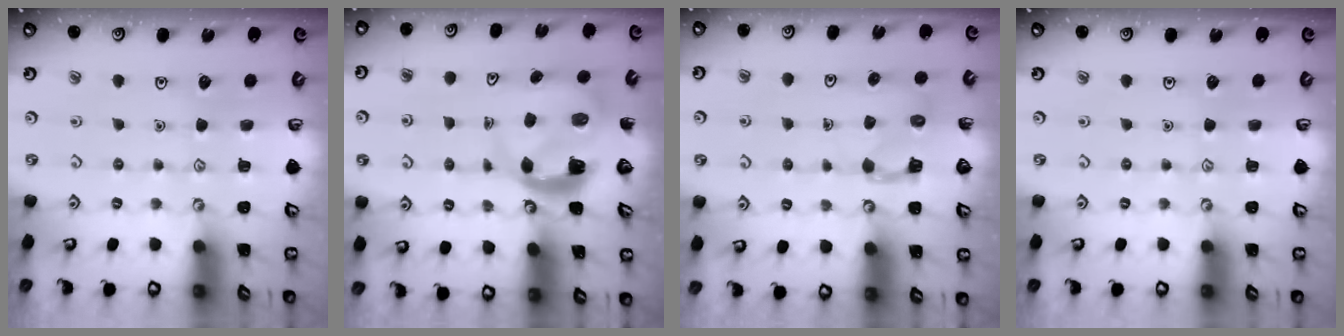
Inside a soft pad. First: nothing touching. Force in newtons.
{"total": 4.8, "press": 4.8, "slide": 0.7}
{"total": 3.8, "press": 3.8, "slide": 0.3}
{"total": 0.0}